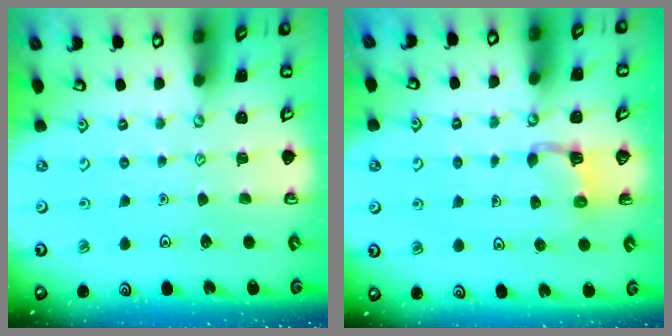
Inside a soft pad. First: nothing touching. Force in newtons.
{"total": 3.4, "press": 3.3, "slide": 0.6}